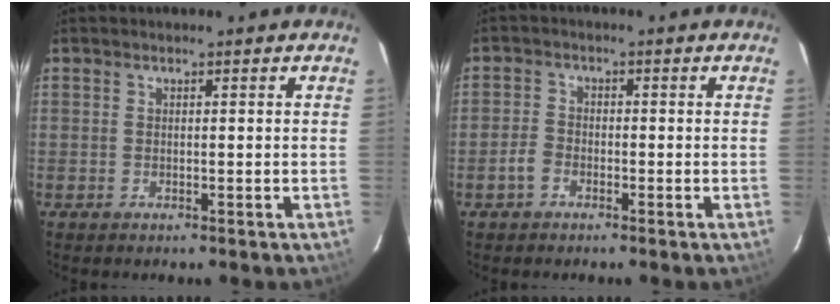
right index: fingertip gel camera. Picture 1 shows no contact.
{"total": 2.9, "force": [-1.7, 2.1, 0.9], "torque": [-0.023, 0.007, -0.032]}